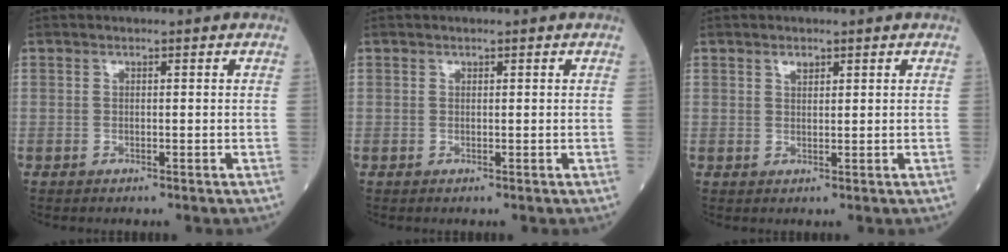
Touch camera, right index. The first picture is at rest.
{"total": 0.0}
{"total": 1.3, "force": [0.9, 0.6, 0.7], "torque": [-0.012, 0.000, 0.015]}